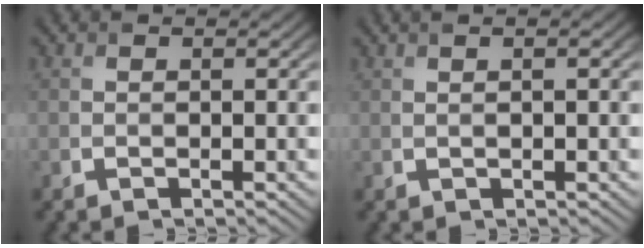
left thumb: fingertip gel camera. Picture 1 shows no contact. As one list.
[{"total": 1.3, "force": [0.8, 0.3, 1.0], "torque": [-0.014, -0.002, 0.010]}]